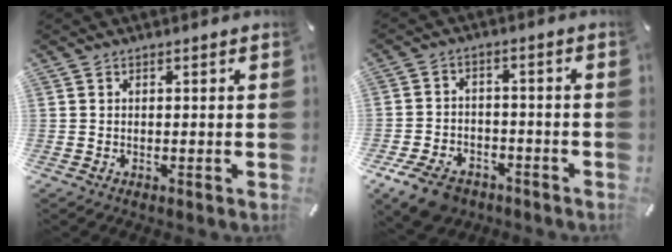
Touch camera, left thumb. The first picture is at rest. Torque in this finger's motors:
{"motor_torque": [0.10, 1.18, 0.12, 0.07, 0.17]}